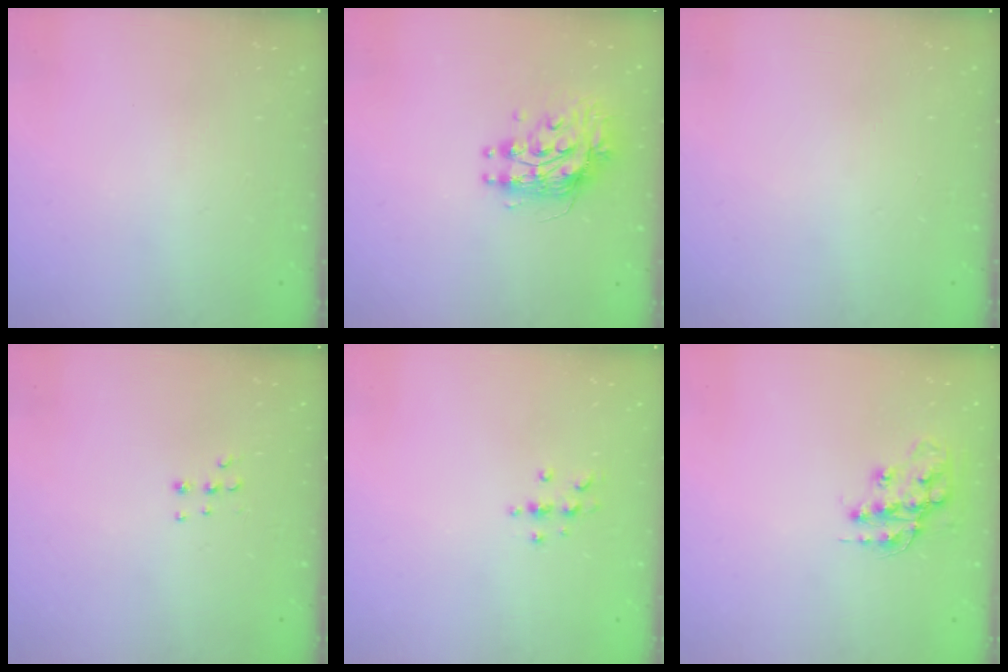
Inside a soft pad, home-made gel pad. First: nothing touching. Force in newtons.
{"total": 9.0, "press": 8.9, "slide": 0.7}
{"total": 0.0}
{"total": 5.3, "press": 5.2, "slide": 0.5}
{"total": 3.3, "press": 3.3, "slide": 0.4}
{"total": 14.0, "press": 14.0, "slide": 0.7}